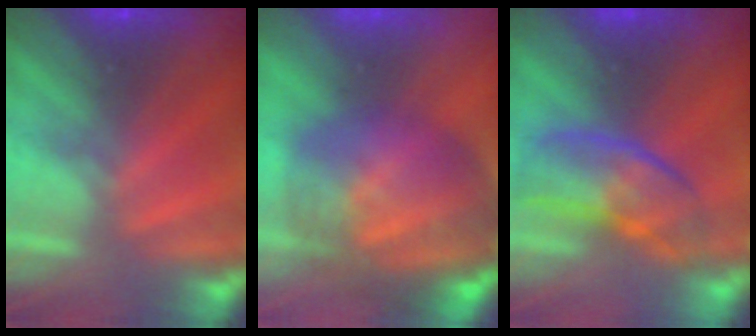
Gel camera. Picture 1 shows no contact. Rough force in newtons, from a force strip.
{"total": 10.2}
{"total": 2.7}